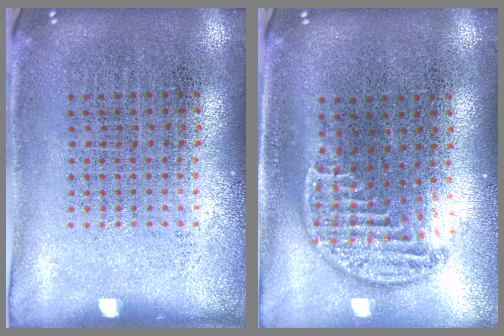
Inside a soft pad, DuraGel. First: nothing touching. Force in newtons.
{"total": 1.2, "press": 1.0, "slide": 0.7}